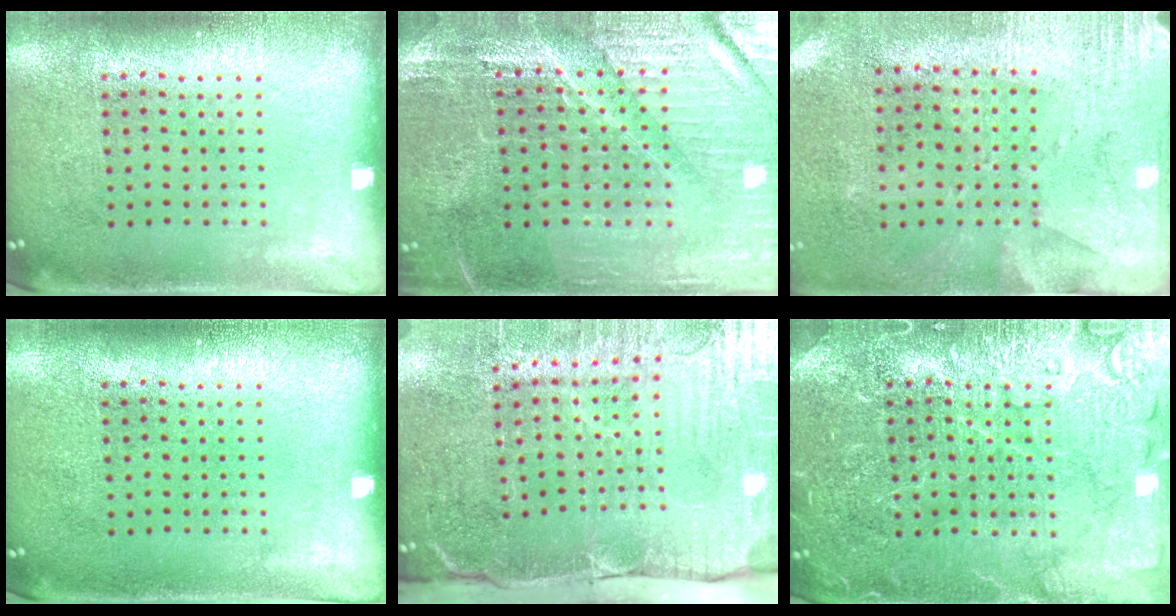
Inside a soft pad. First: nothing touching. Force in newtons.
{"total": 3.2, "press": 3.2, "slide": 0.5}
{"total": 2.8, "press": 2.3, "slide": 1.7}
{"total": 0.0}
{"total": 5.2, "press": 4.4, "slide": 2.7}
{"total": 4.3, "press": 4.2, "slide": 0.7}